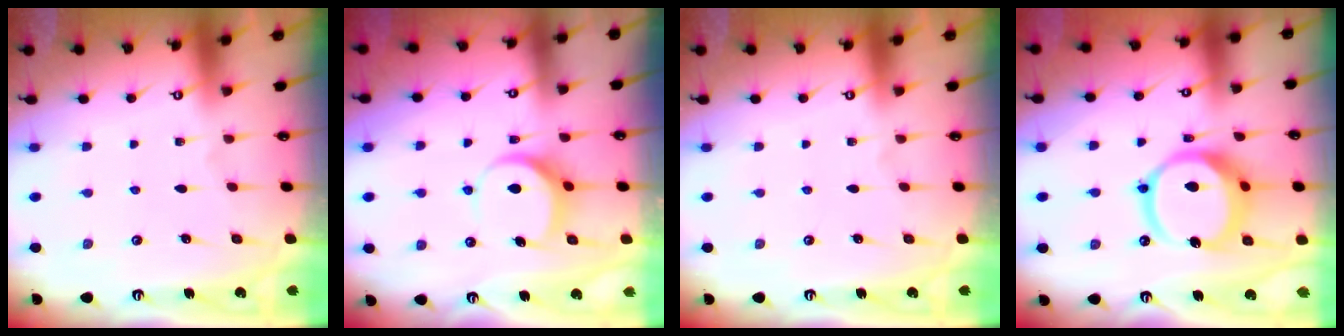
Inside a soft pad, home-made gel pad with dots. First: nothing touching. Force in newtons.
{"total": 7.7, "press": 7.6, "slide": 0.9}
{"total": 0.0}
{"total": 15.9, "press": 15.7, "slide": 2.2}